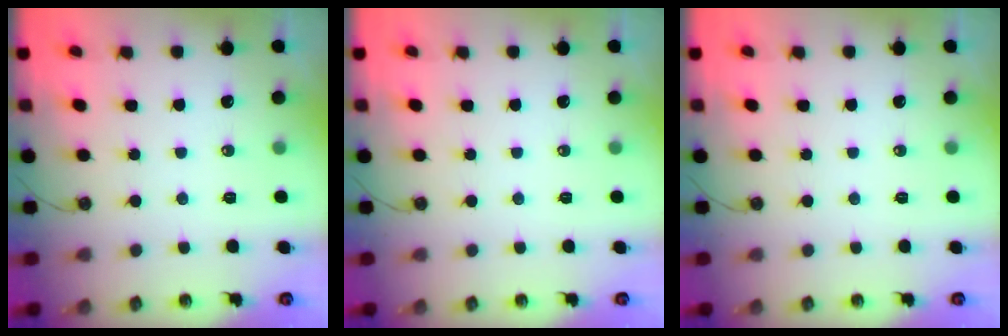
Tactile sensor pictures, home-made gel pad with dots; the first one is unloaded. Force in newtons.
{"total": 0.0}
{"total": 0.0}